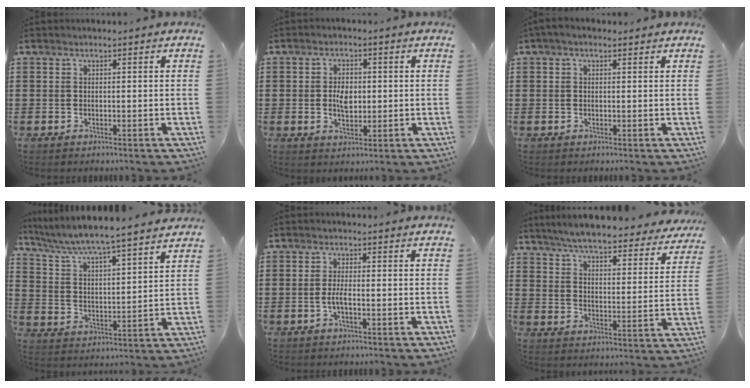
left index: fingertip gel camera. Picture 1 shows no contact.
{"total": 4.0, "force": [0.1, 2.3, 3.2], "torque": [-0.056, 0.004, -0.001]}
{"total": 1.1, "force": [0.3, 0.6, 0.9], "torque": [-0.018, 0.005, 0.005]}
{"total": 5.5, "force": [5.1, -0.6, 1.9], "torque": [-0.060, -0.037, 0.081]}
{"total": 2.2, "force": [-0.8, 0.2, 2.0], "torque": [-0.046, -0.003, -0.016]}
{"total": 6.6, "force": [6.2, 0.0, 2.1], "torque": [-0.069, -0.041, 0.108]}